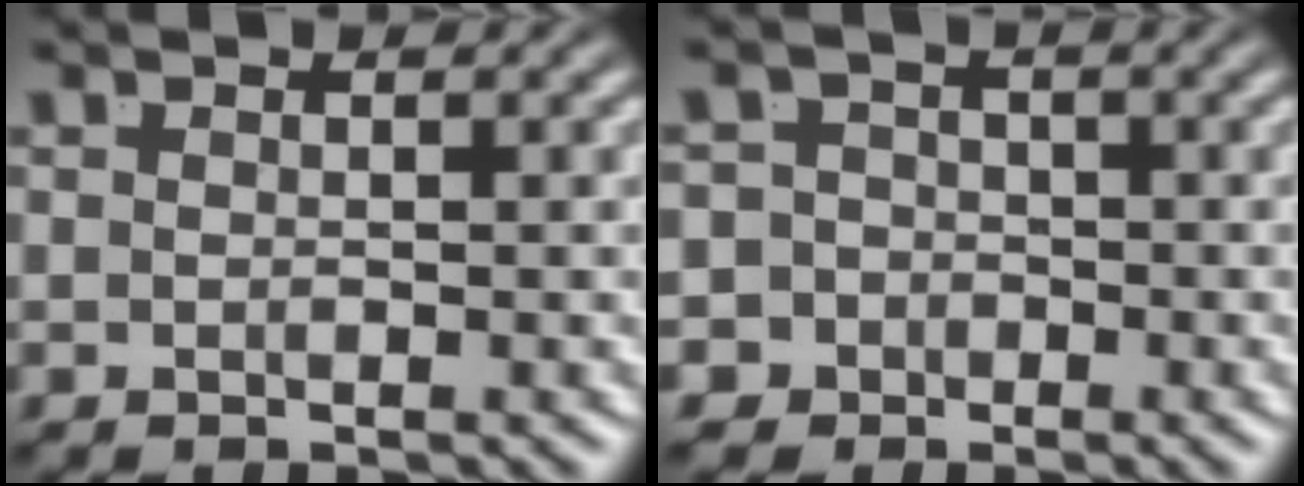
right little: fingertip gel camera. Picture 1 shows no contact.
{"total": 7.2, "force": [-3.0, 6.4, 1.3], "torque": [-0.045, -0.030, -0.055]}